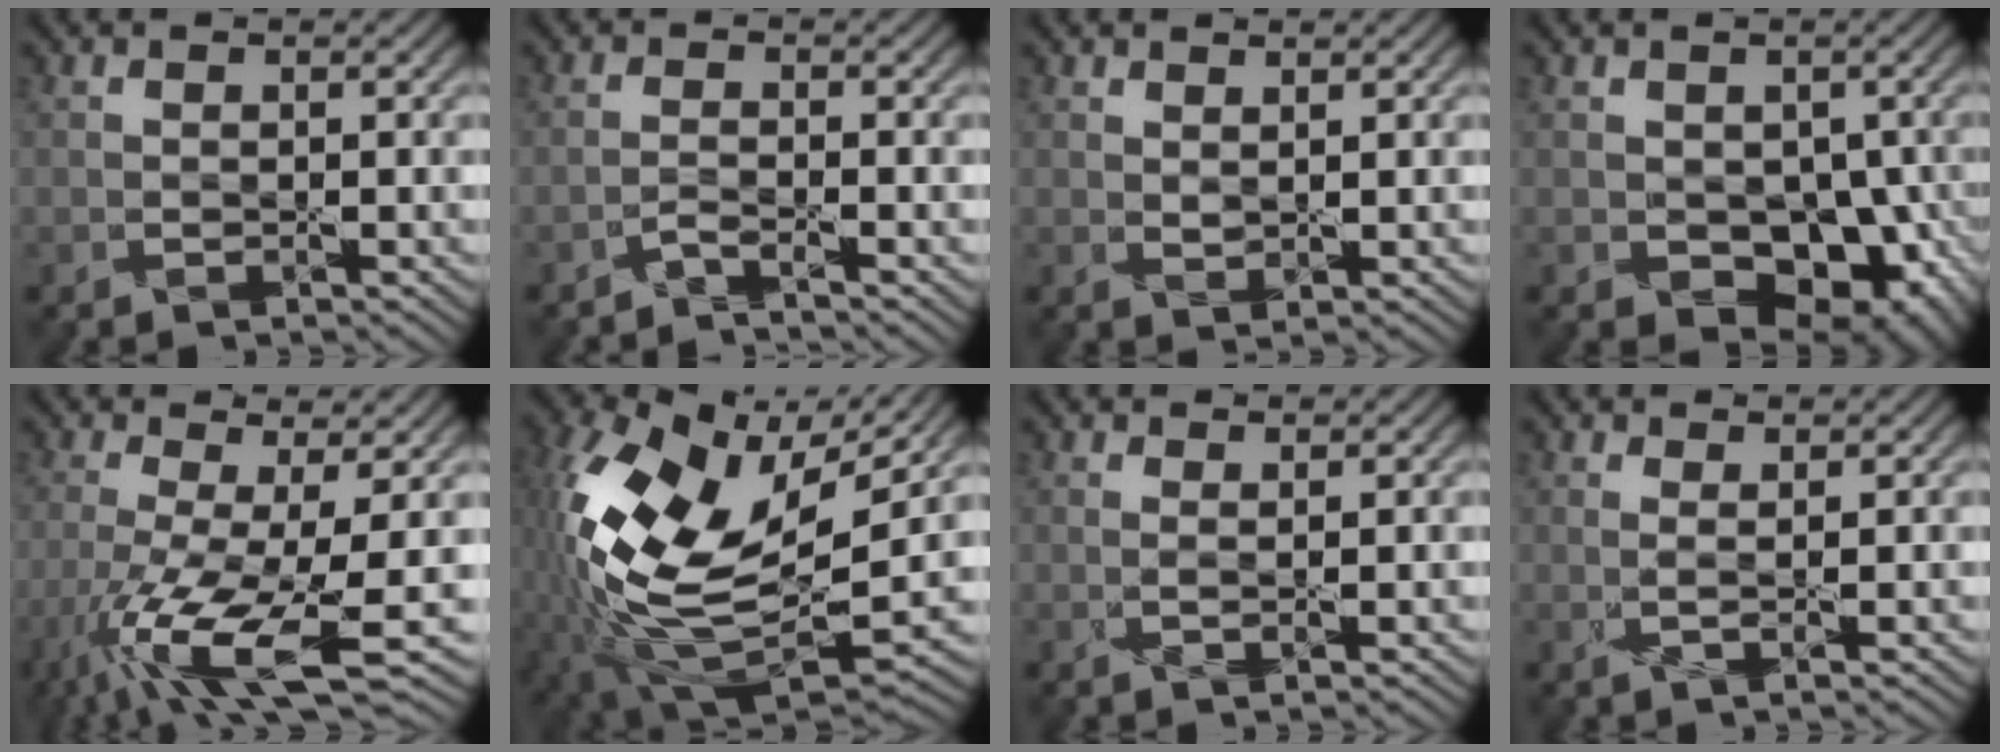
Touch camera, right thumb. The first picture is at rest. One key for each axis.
{"total": 1.5, "fx": -1.4, "fy": 0.1, "fz": 0.5, "tx": -0.007, "ty": 0.001, "tz": -0.038}
{"total": 1.0, "fx": 1.0, "fy": 0.3, "fz": 0.3, "tx": -0.013, "ty": -0.005, "tz": 0.022}
{"total": 9.1, "fx": -2.1, "fy": 6.3, "fz": 6.2, "tx": -0.100, "ty": -0.038, "tz": -0.012}
{"total": 11.0, "fx": -3.9, "fy": 2.6, "fz": 10.0, "tx": -0.192, "ty": -0.020, "tz": -0.067}
{"total": 17.9, "fx": 2.1, "fy": 10.0, "fz": 14.7, "tx": -0.349, "ty": -0.031, "tz": 0.048}
{"total": 0.9, "fx": 0.7, "fy": 0.1, "fz": 0.5, "tx": -0.012, "ty": -0.002, "tz": 0.010}
{"total": 1.2, "fx": 0.7, "fy": 0.2, "fz": 0.9, "tx": -0.022, "ty": -0.002, "tz": 0.008}